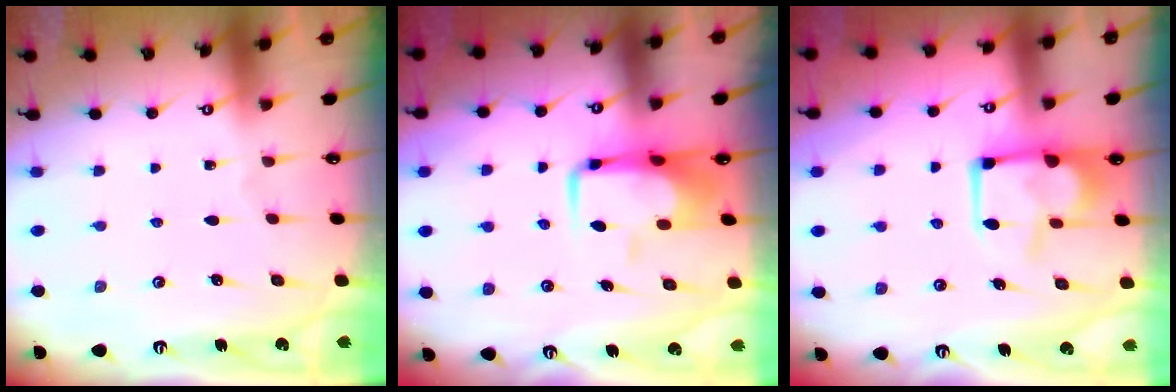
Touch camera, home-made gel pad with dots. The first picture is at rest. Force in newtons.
{"total": 6.9, "press": 6.7, "slide": 1.4}
{"total": 5.0, "press": 4.9, "slide": 1.0}